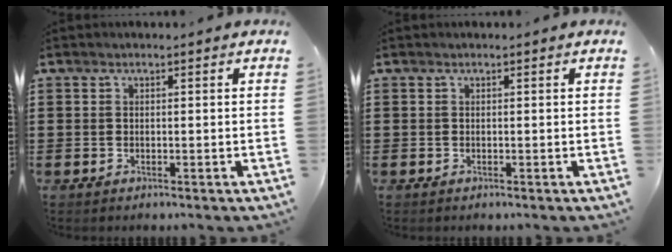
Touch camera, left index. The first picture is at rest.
{"total": 0.0}